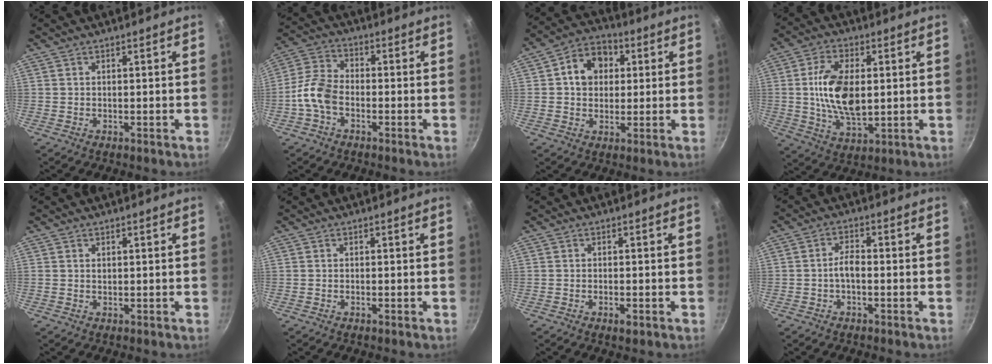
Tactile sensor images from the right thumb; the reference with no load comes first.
{"total": 7.5, "force": [-2.8, 4.6, 5.2], "torque": [-0.105, 0.035, -0.069]}
{"total": 9.7, "force": [2.1, 7.8, 5.2], "torque": [-0.049, 0.012, 0.019]}
{"total": 13.1, "force": [0.9, 7.2, 10.9], "torque": [-0.193, 0.000, 0.018]}
{"total": 0.5, "force": [0.2, 0.4, 0.2], "torque": [-0.002, 0.002, 0.003]}
{"total": 0.6, "force": [-0.3, 0.1, 0.5], "torque": [-0.011, 0.003, -0.007]}
{"total": 2.0, "force": [-1.0, 0.8, 1.6], "torque": [-0.031, 0.004, -0.016]}
{"total": 3.3, "force": [-1.1, 1.5, 2.7], "torque": [-0.046, 0.021, -0.023]}